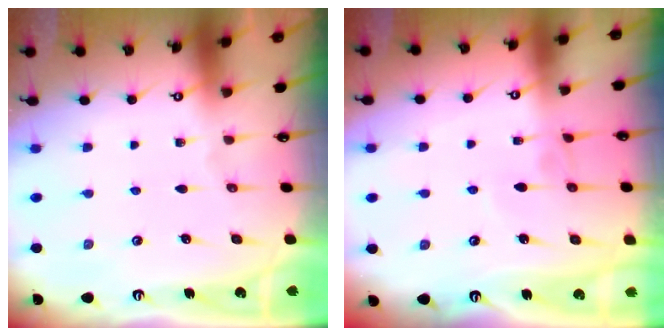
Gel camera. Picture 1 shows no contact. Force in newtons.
{"total": 2.0, "press": 2.0, "slide": 0.2}